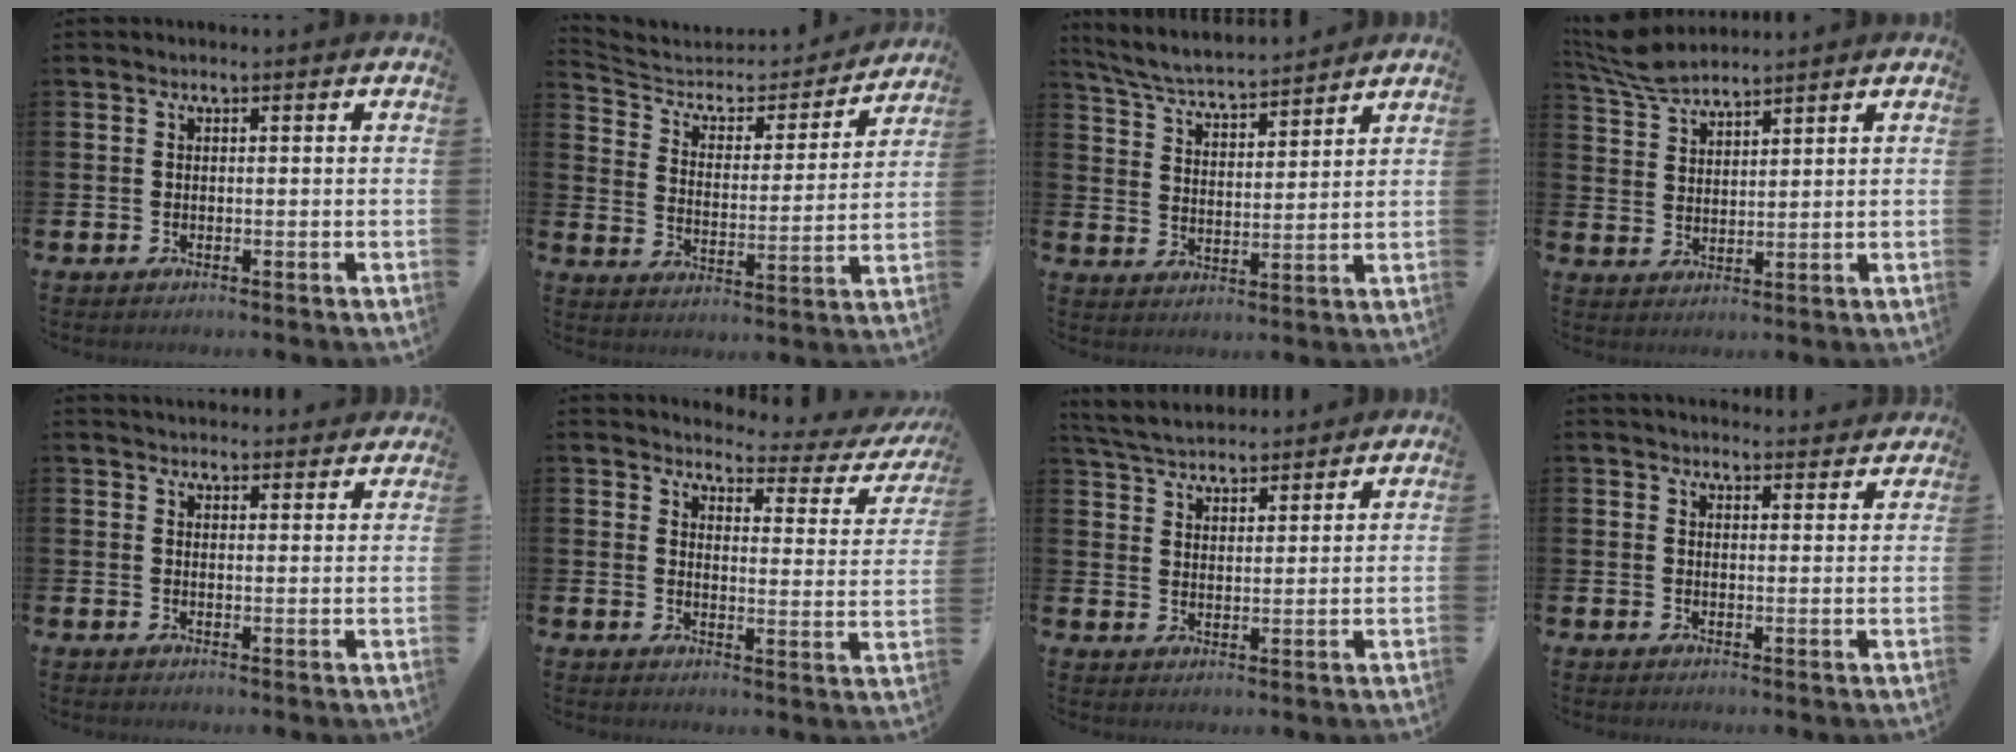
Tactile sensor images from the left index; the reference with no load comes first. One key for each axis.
{"total": 5.6, "fx": 4.9, "fy": 2.4, "fz": 1.2, "tx": -0.056, "ty": -0.039, "tz": 0.076}
{"total": 5.4, "fx": 5.3, "fy": 0.3, "fz": 1.0, "tx": -0.046, "ty": -0.039, "tz": 0.090}
{"total": 5.8, "fx": 5.6, "fy": 0.7, "fz": 1.4, "tx": -0.050, "ty": -0.020, "tz": 0.104}
{"total": 3.1, "fx": 3.0, "fy": 0.7, "fz": 0.0, "tx": 0.006, "ty": -0.019, "tz": 0.053}
{"total": 3.0, "fx": 2.6, "fy": 1.1, "fz": 0.8, "tx": -0.020, "ty": -0.031, "tz": 0.033}
{"total": 5.0, "fx": 4.9, "fy": 1.0, "fz": 0.6, "tx": -0.036, "ty": -0.021, "tz": 0.090}
{"total": 3.0, "fx": 2.9, "fy": 0.5, "fz": 0.1, "tx": 0.000, "ty": -0.018, "tz": 0.052}